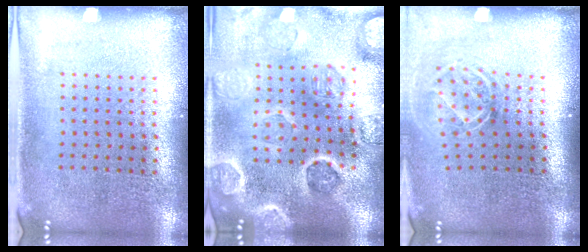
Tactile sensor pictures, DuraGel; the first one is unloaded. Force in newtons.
{"total": 3.4, "press": 3.3, "slide": 0.7}
{"total": 1.7, "press": 1.3, "slide": 1.2}